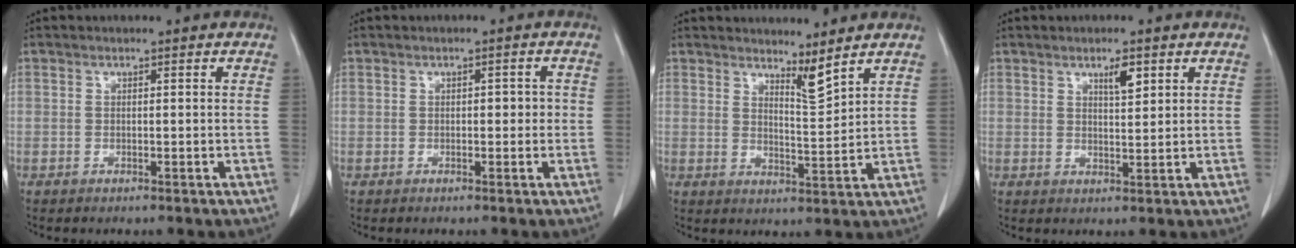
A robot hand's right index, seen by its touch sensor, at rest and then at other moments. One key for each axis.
{"total": 2.0, "fx": 0.0, "fy": 1.1, "fz": 1.6, "tx": -0.017, "ty": 0.008, "tz": -0.001}
{"total": 3.6, "fx": 3.2, "fy": -0.3, "fz": 1.6, "tx": -0.032, "ty": -0.022, "tz": 0.061}
{"total": 3.1, "fx": 1.8, "fy": 0.7, "fz": 2.5, "tx": -0.043, "ty": -0.003, "tz": 0.030}